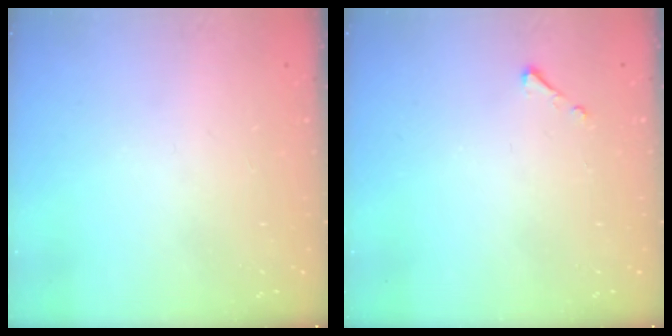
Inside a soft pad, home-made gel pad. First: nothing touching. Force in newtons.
{"total": 2.5, "press": 2.5, "slide": 0.3}